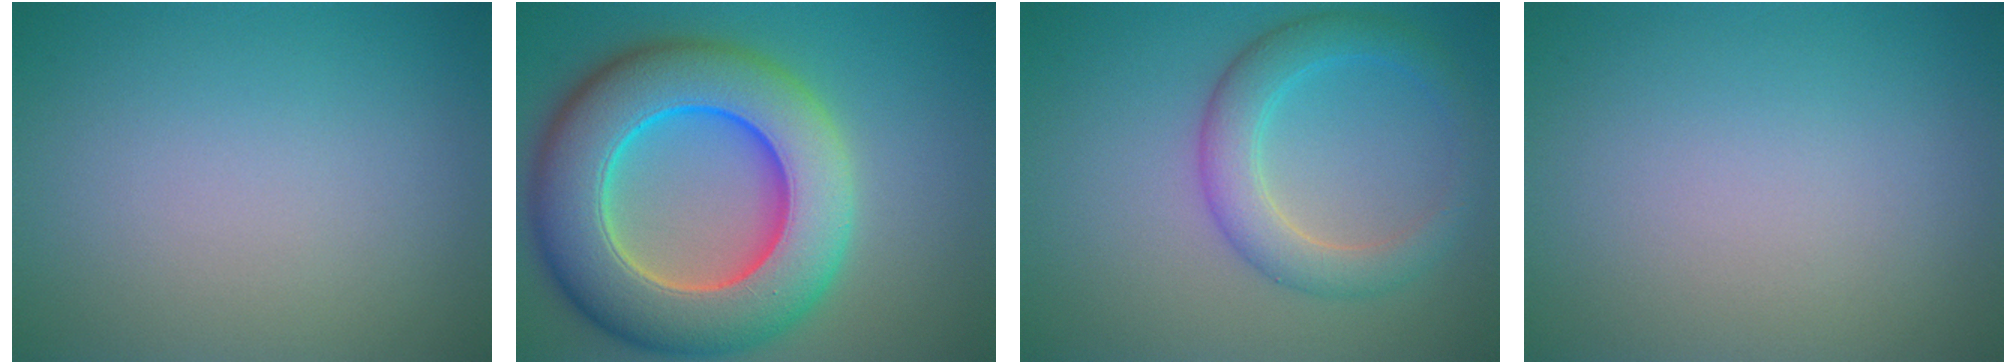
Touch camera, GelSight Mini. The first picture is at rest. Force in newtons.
{"total": 13.2, "press": 13.0, "slide": 2.1}
{"total": 4.1, "press": 4.1, "slide": 0.1}
{"total": 0.0}